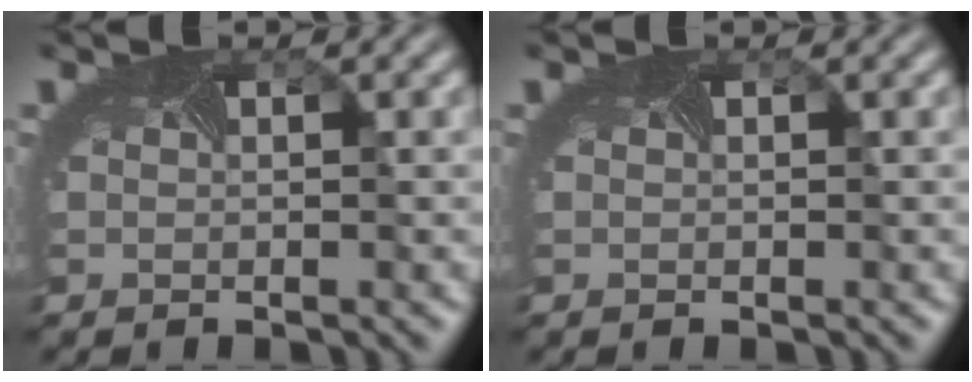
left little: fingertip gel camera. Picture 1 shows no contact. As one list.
[{"total": 0.0}]